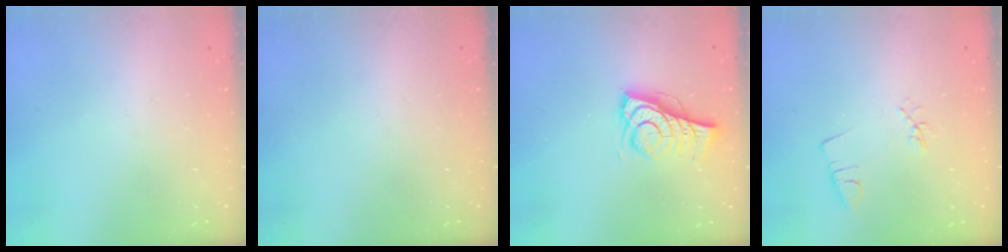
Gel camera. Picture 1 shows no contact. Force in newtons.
{"total": 0.0}
{"total": 9.0, "press": 8.7, "slide": 2.4}
{"total": 3.0, "press": 2.7, "slide": 1.4}